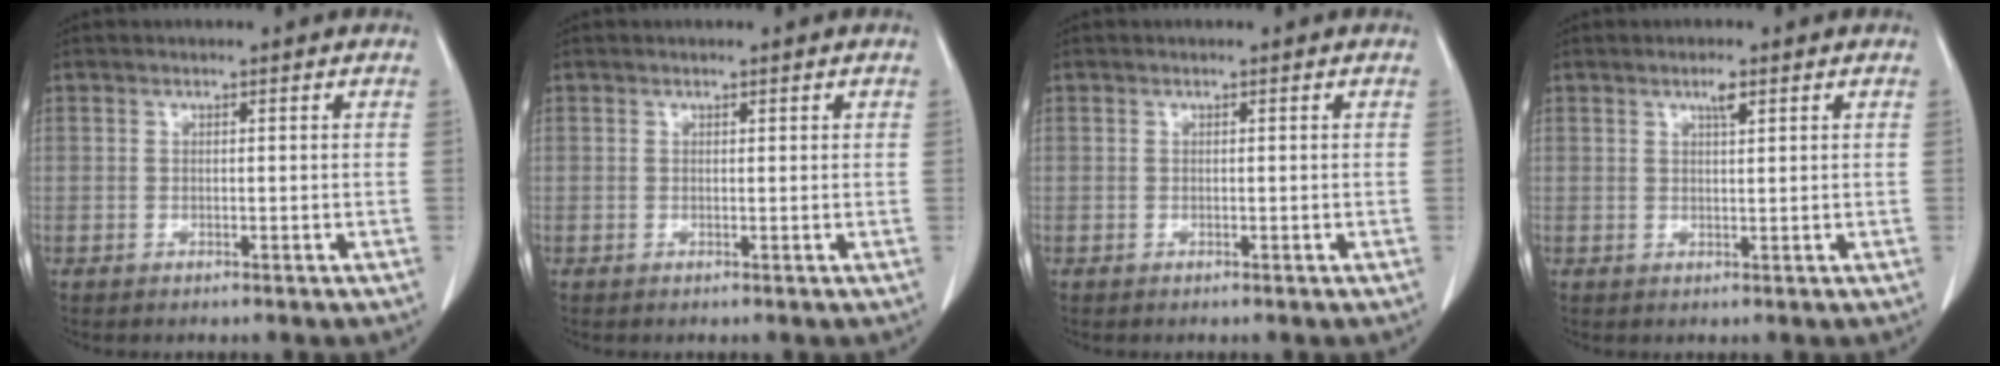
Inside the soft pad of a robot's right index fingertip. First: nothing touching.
{"total": 0.0}
{"total": 0.0}
{"total": 1.9, "force": [1.1, 0.3, 1.5], "torque": [-0.029, 0.001, 0.019]}